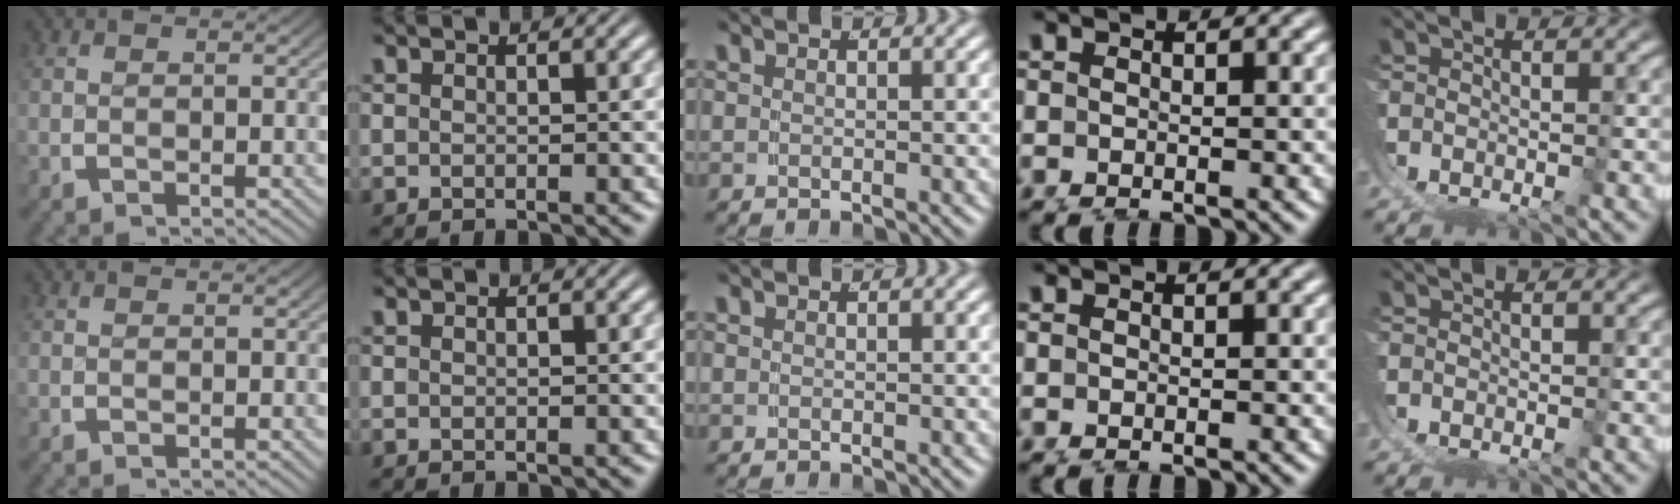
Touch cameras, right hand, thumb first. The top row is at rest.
{}